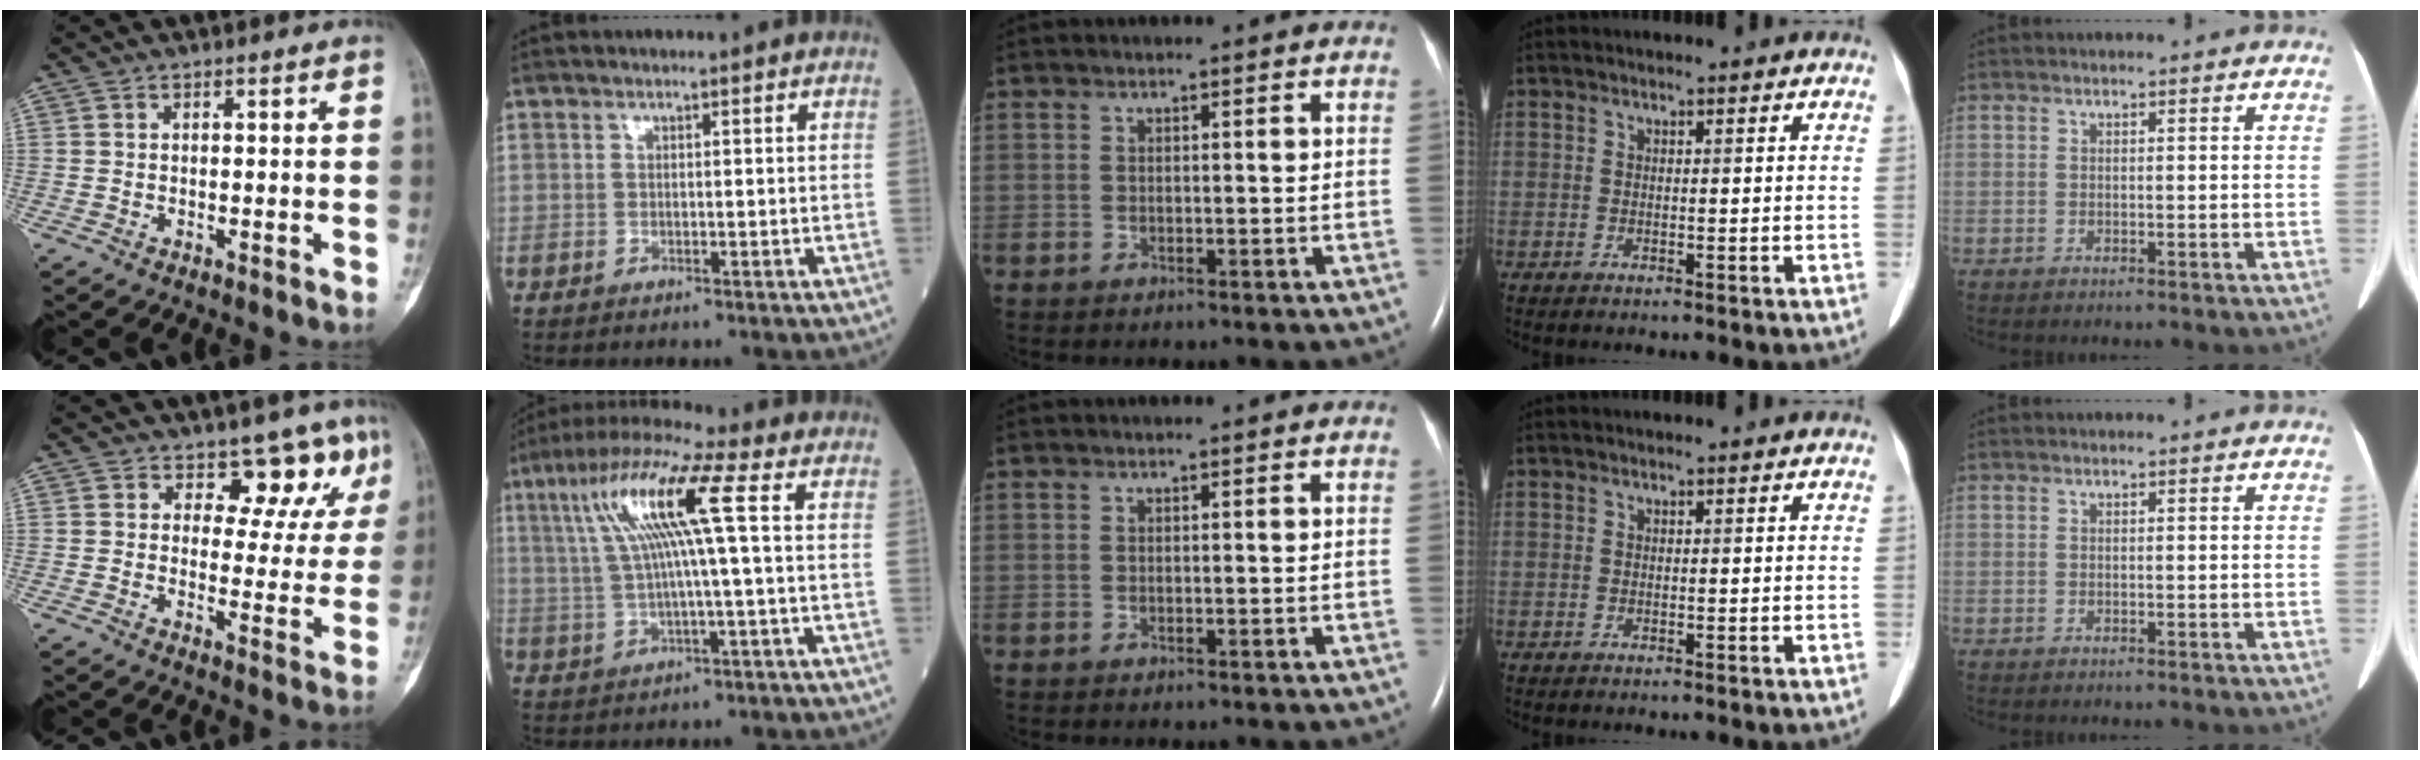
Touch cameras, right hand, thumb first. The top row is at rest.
{"thumb": {"total": 8.8, "force": [6.2, 5.3, 3.2], "torque": [0.003, -0.037, 0.065]}, "index": {"total": 12.2, "force": [2.8, 0.0, 11.9], "torque": [-0.234, 0.031, 0.051]}}